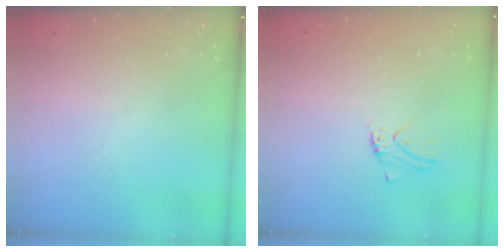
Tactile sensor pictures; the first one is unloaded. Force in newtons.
{"total": 2.2, "press": 2.2, "slide": 0.1}